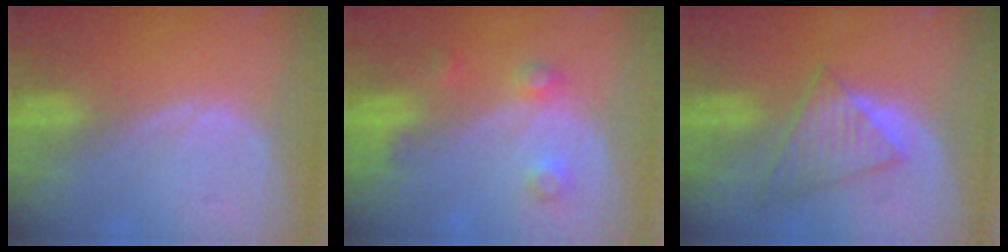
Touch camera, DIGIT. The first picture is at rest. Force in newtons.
{"total": 3.8, "press": 3.8, "slide": 0.1}
{"total": 6.0, "press": 5.9, "slide": 0.7}